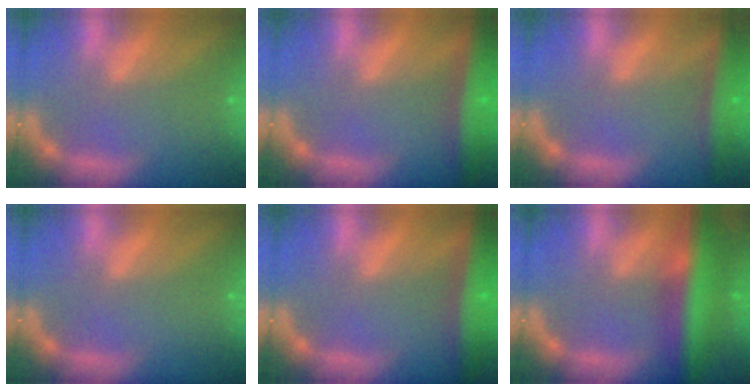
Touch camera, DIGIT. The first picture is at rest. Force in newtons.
{"total": 7.0}
{"total": 4.5}
{"total": 0.0}
{"total": 7.0}
{"total": 9.5}